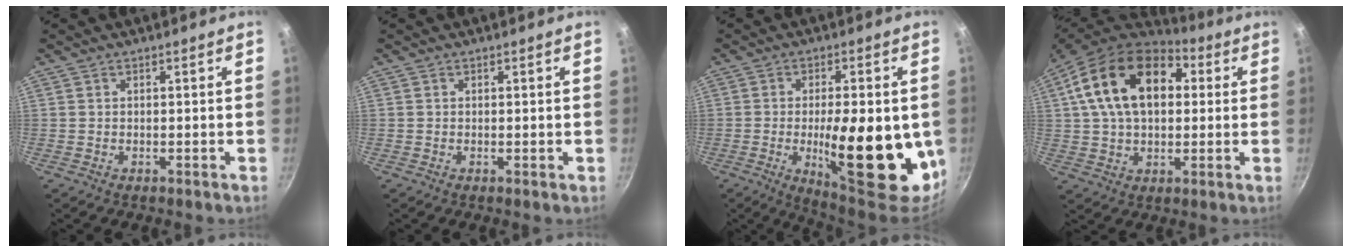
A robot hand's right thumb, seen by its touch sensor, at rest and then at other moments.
{"total": 0.0}
{"total": 21.3, "force": [-3.1, 7.5, 19.7], "torque": [-0.260, -0.009, -0.035]}
{"total": 20.3, "force": [5.1, 13.0, 14.7], "torque": [-0.229, 0.017, 0.071]}